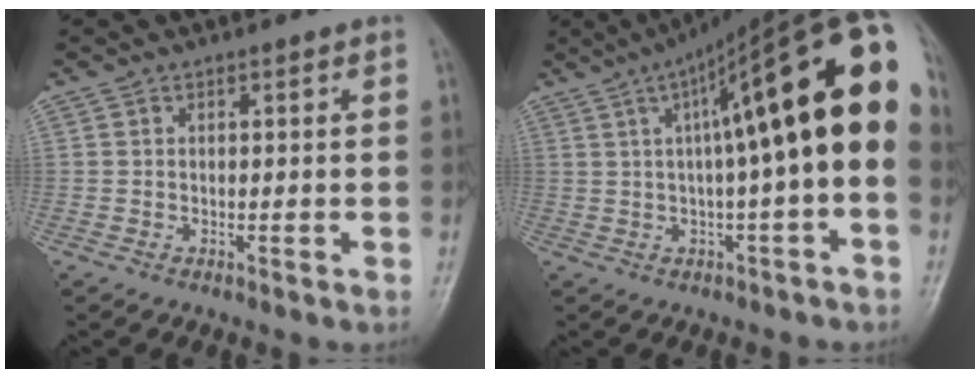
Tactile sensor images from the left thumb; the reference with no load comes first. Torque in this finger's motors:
{"motor_torque": [0.54, 2.24, 1.71, -1.06, 0.24]}